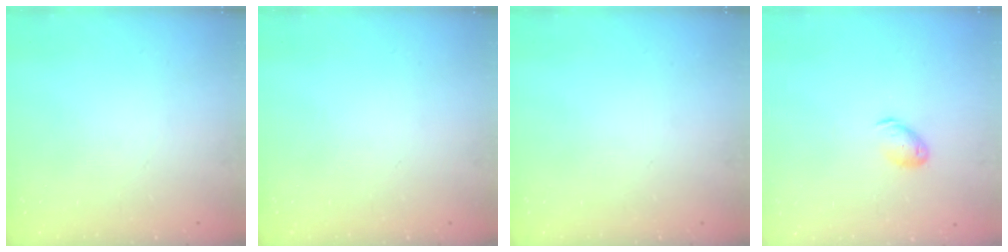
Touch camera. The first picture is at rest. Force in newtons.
{"total": 0.0}
{"total": 0.0}
{"total": 7.0, "press": 6.9, "slide": 0.9}